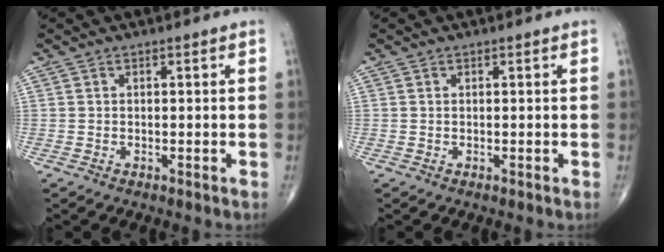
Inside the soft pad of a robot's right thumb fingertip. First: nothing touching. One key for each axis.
{"total": 0.0}